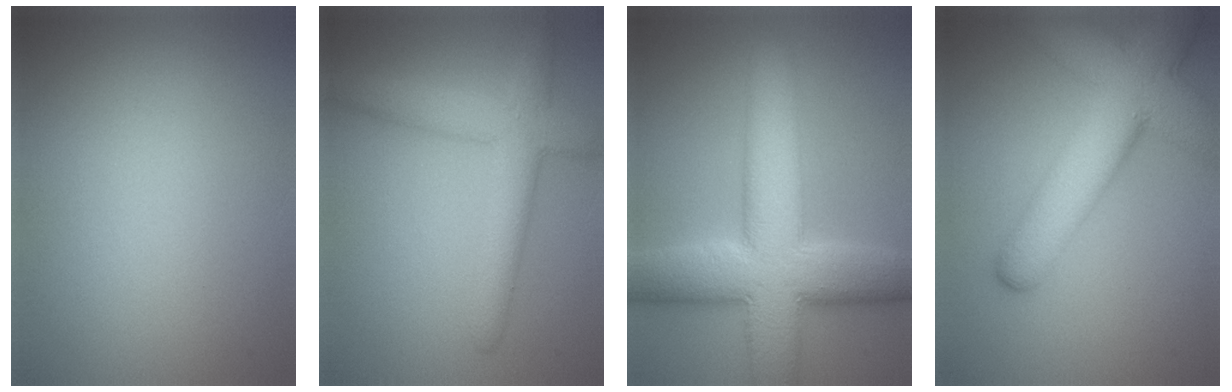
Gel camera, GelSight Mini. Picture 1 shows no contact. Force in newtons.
{"total": 4.9, "press": 4.9, "slide": 0.3}
{"total": 10.9, "press": 10.9, "slide": 0.4}
{"total": 8.8, "press": 8.8, "slide": 0.4}